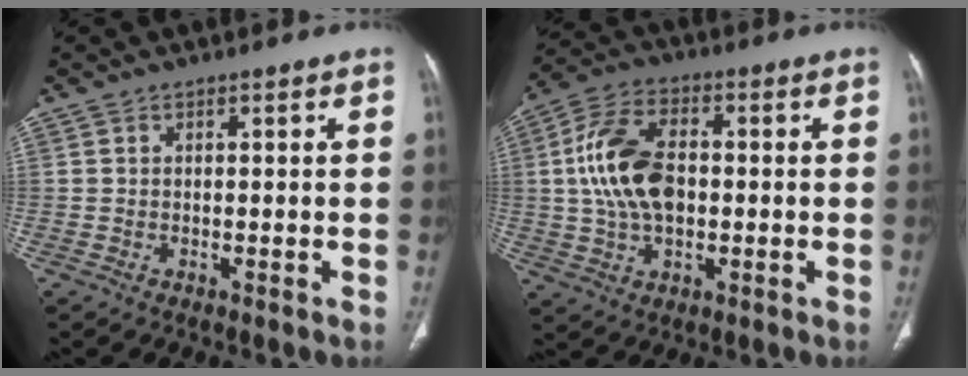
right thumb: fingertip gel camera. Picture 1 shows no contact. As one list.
[{"total": 13.7, "force": [0.5, 8.2, 11.0], "torque": [-0.210, 0.018, 0.007]}]